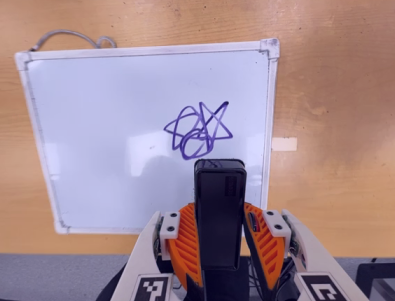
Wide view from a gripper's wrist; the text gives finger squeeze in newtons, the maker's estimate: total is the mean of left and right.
{"total": 3.8, "left": 2.3, "right": 5.3}